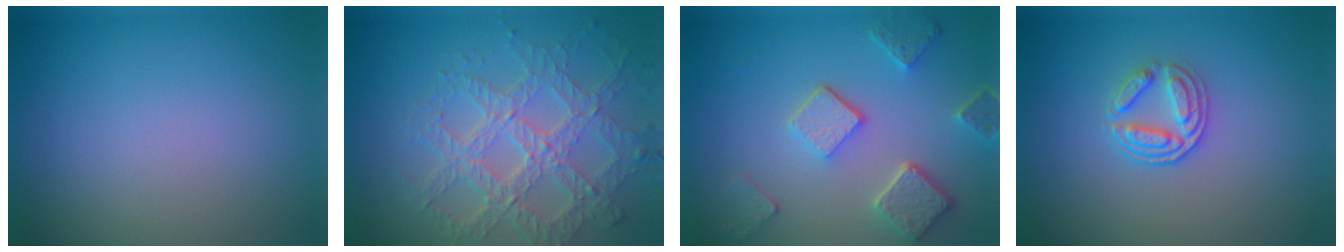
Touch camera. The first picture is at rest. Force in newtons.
{"total": 7.4, "press": 5.3, "slide": 5.1}
{"total": 5.0, "press": 3.9, "slide": 3.2}
{"total": 2.6, "press": 2.1, "slide": 1.6}